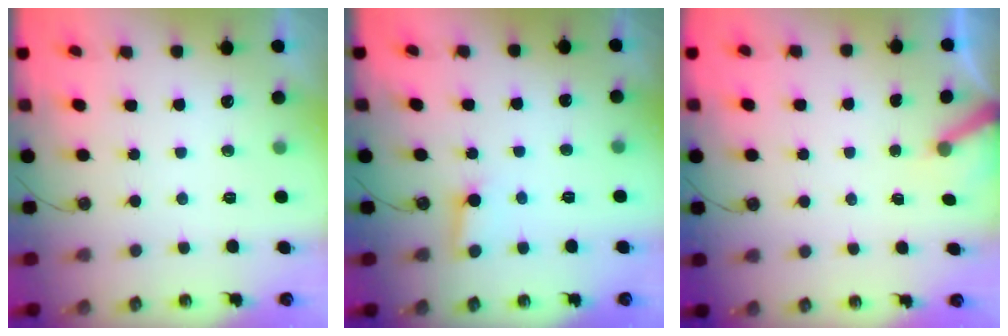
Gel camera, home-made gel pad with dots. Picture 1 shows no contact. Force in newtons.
{"total": 2.8, "press": 2.8, "slide": 0.3}
{"total": 3.3, "press": 3.3, "slide": 0.3}